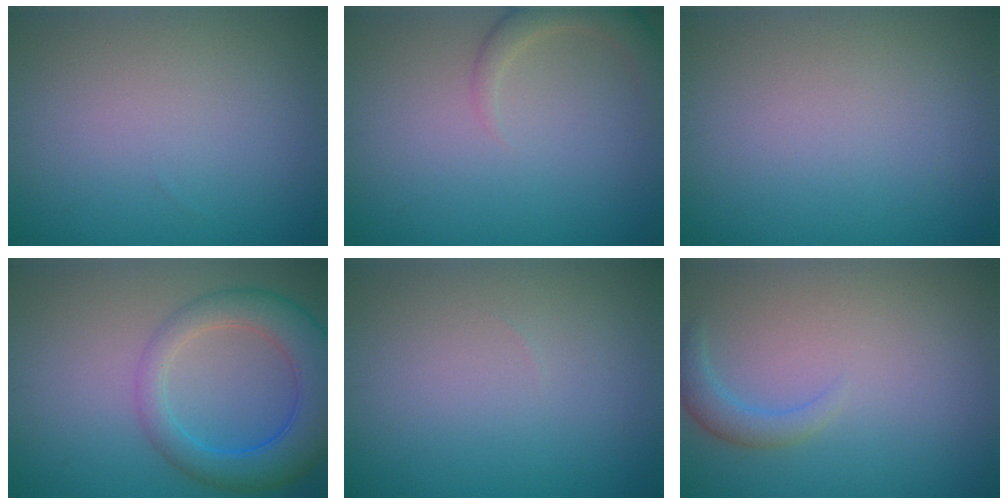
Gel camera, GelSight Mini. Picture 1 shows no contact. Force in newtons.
{"total": 2.3, "press": 2.3, "slide": 0.3}
{"total": 0.0}
{"total": 6.0, "press": 6.0, "slide": 0.5}
{"total": 0.0}
{"total": 1.9, "press": 1.9, "slide": 0.2}